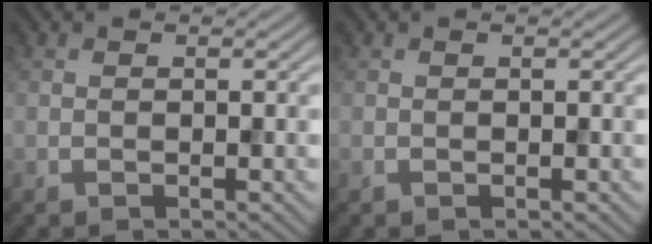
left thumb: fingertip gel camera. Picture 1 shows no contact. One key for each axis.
{"total": 0.0}